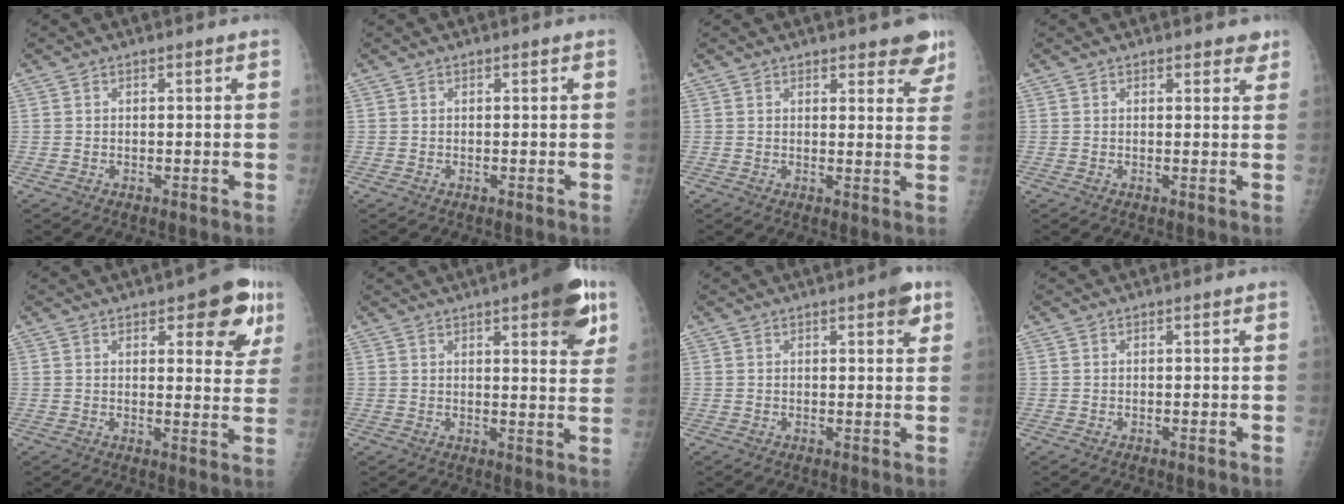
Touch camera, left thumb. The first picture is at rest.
{"total": 0.0}
{"total": 6.5, "force": [5.0, 2.2, 3.5], "torque": [-0.008, -0.026, 0.052]}
{"total": 2.6, "force": [2.0, 1.1, 1.3], "torque": [0.006, -0.009, 0.020]}
{"total": 11.1, "force": [5.6, 4.2, 8.6], "torque": [-0.063, -0.021, 0.062]}
{"total": 12.5, "force": [6.5, 3.6, 10.0], "torque": [-0.099, -0.024, 0.079]}
{"total": 3.9, "force": [2.1, 1.2, 3.1], "torque": [-0.031, -0.007, 0.022]}
{"total": 0.0}